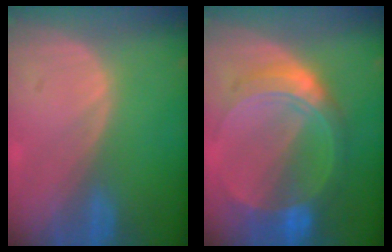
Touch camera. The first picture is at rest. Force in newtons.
{"total": 8.5, "press": 8.5, "slide": 0.6}